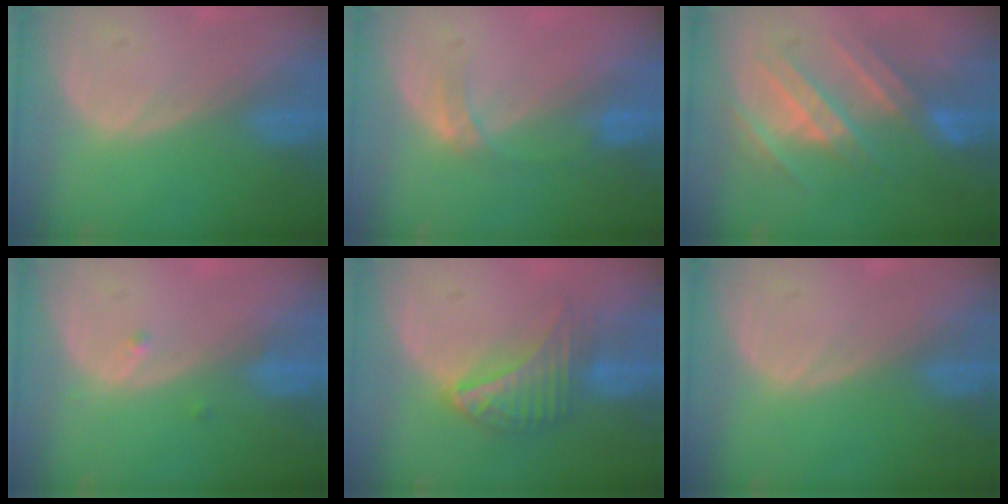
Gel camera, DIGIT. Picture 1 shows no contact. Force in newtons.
{"total": 3.0, "press": 2.7, "slide": 1.3}
{"total": 8.4, "press": 8.4, "slide": 0.1}
{"total": 1.0, "press": 0.8, "slide": 0.6}
{"total": 6.7, "press": 6.1, "slide": 2.7}
{"total": 0.0}